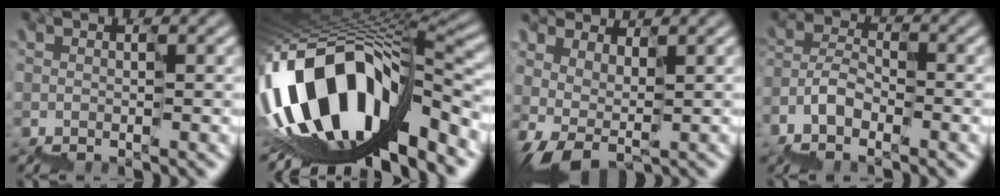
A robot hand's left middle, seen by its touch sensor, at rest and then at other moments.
{"total": 14.4, "force": [-4.5, 7.5, 11.4], "torque": [-0.196, 0.032, -0.071]}
{"total": 2.3, "force": [1.0, 1.1, 1.7], "torque": [-0.040, 0.008, 0.037]}
{"total": 3.6, "force": [-2.9, 1.9, 1.1], "torque": [-0.025, 0.013, -0.053]}